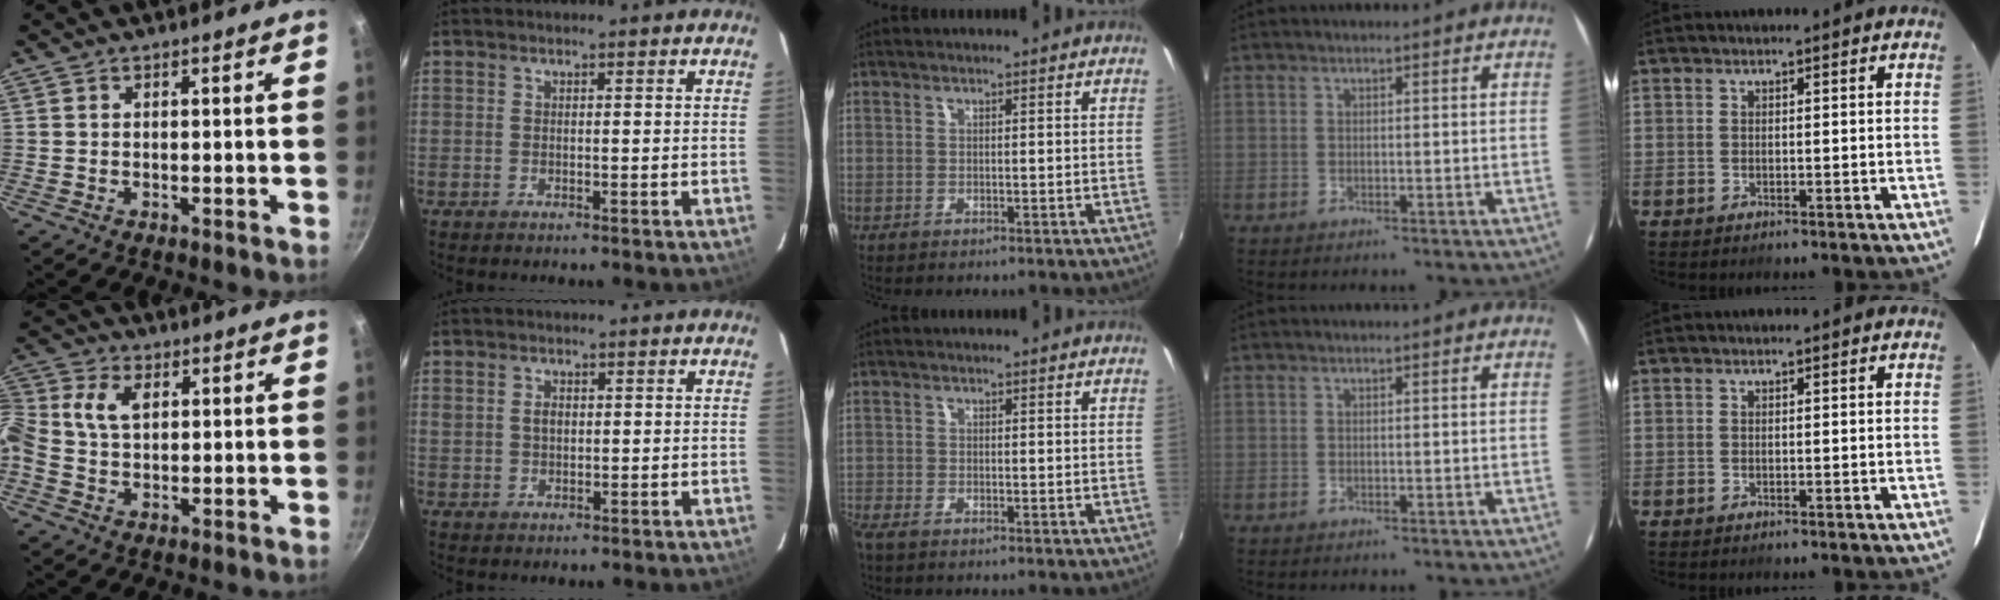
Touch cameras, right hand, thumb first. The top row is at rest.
{"thumb": {"total": 10.0, "force": [1.9, 7.2, 6.8], "torque": [-0.143, 0.028, 0.022]}, "index": {"total": 2.4, "force": [0.4, 1.8, 1.5], "torque": [-0.025, 0.005, 0.009]}, "middle": {"total": 2.6, "force": [-2.1, 0.9, 1.2], "torque": [-0.031, -0.011, -0.043]}}